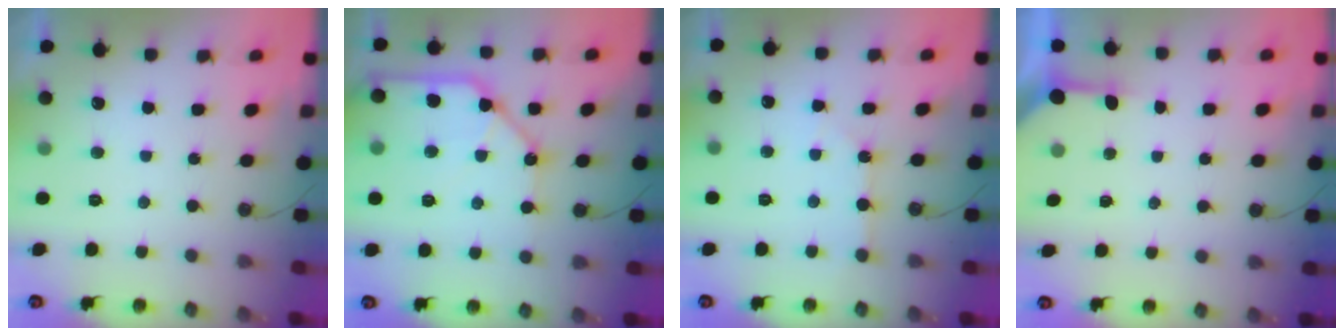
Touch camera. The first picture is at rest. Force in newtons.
{"total": 13.1, "press": 13.0, "slide": 1.9}
{"total": 1.9, "press": 1.8, "slide": 0.4}
{"total": 2.7, "press": 2.6, "slide": 0.3}